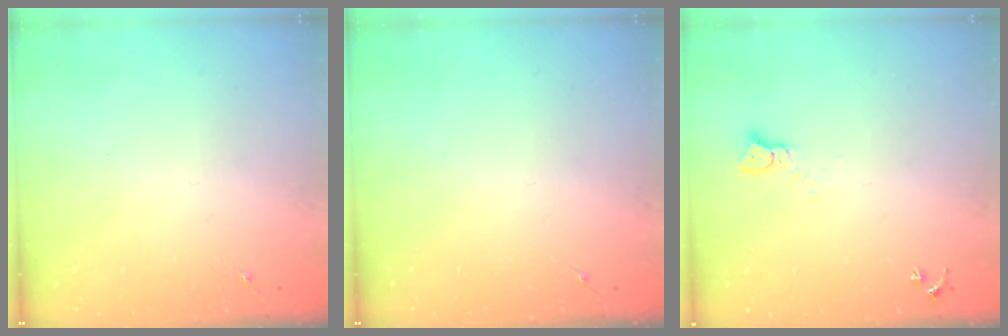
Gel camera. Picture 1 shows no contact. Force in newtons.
{"total": 0.0}
{"total": 3.1, "press": 3.1, "slide": 0.1}